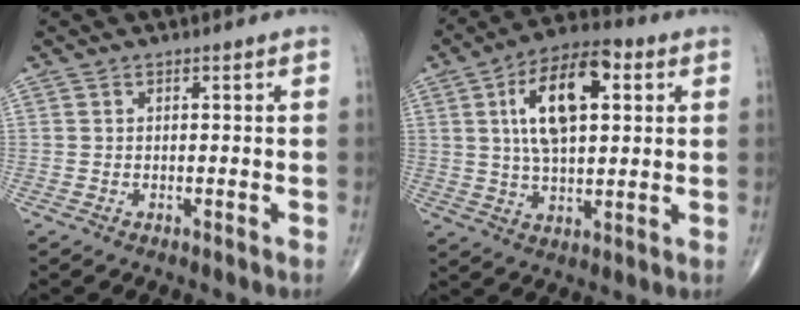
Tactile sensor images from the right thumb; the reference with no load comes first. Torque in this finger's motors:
{"motor_torque": [0.75, 3.41, 1.48, 0.22, 0.38]}